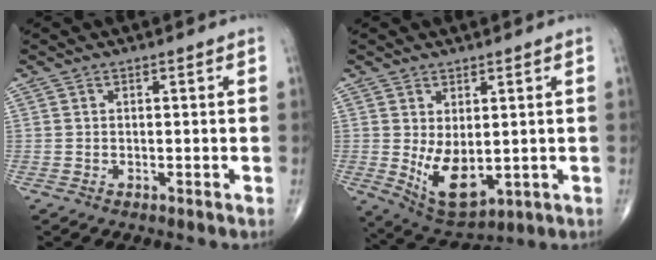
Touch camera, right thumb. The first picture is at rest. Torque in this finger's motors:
{"motor_torque": [-0.33, 1.72, 0.08, 0.20, 0.09]}